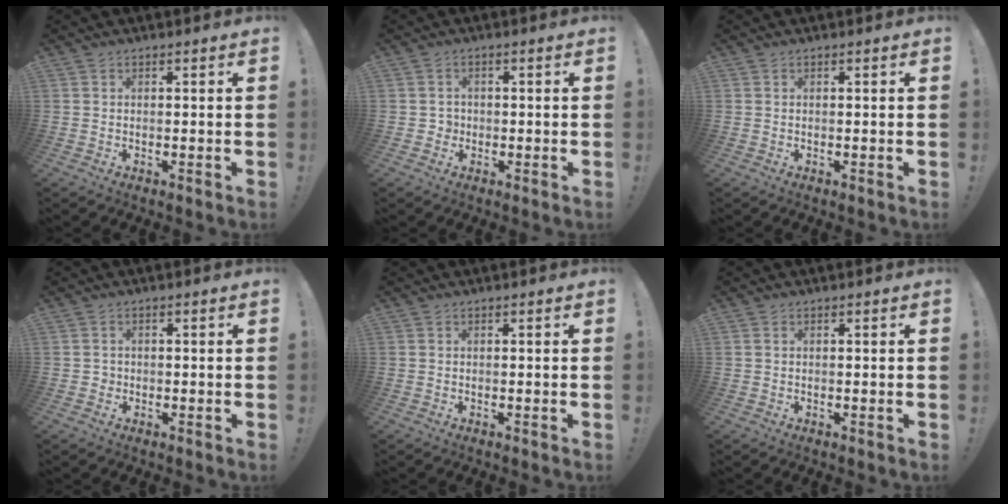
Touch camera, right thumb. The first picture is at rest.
{"total": 2.2, "force": [-0.5, 2.1, 0.5], "torque": [-0.009, 0.004, -0.009]}
{"total": 0.0}
{"total": 1.5, "force": [-0.5, 1.4, 0.4], "torque": [-0.014, 0.007, -0.008]}
{"total": 0.0}
{"total": 0.5, "force": [0.3, 0.4, 0.3], "torque": [-0.013, 0.004, 0.007]}